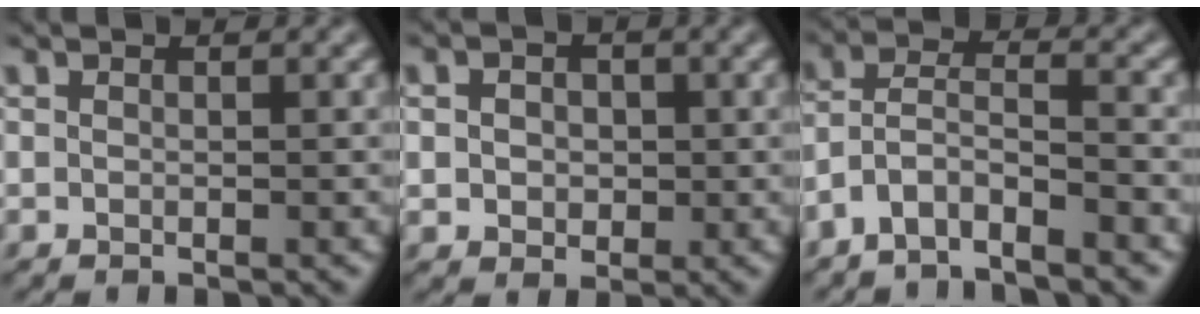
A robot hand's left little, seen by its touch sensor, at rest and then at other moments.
{"total": 3.3, "force": [0.3, 2.7, 1.9], "torque": [-0.025, 0.010, -0.016]}
{"total": 4.1, "force": [-3.2, 1.0, 2.4], "torque": [-0.051, 0.007, -0.072]}